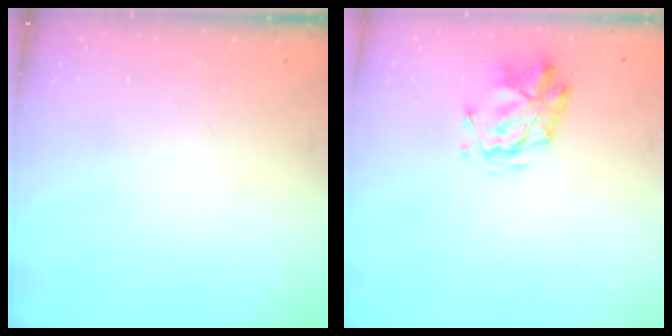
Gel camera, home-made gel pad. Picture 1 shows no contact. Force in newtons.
{"total": 2.8, "press": 2.4, "slide": 1.4}